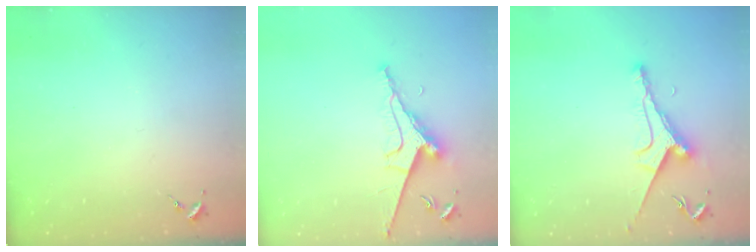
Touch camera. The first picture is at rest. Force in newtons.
{"total": 9.1, "press": 9.0, "slide": 1.2}
{"total": 8.1, "press": 8.1, "slide": 0.7}